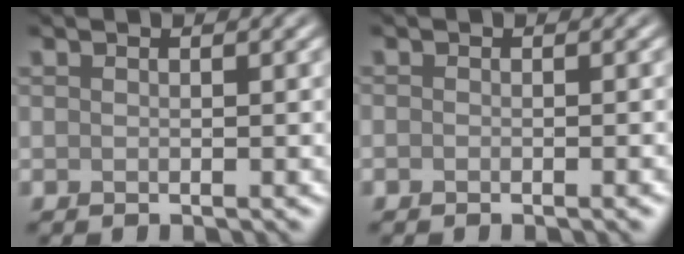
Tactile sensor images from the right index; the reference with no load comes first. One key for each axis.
{"total": 0.8, "fx": -0.6, "fy": 0.3, "fz": 0.5, "tx": -0.005, "ty": -0.004, "tz": -0.008}